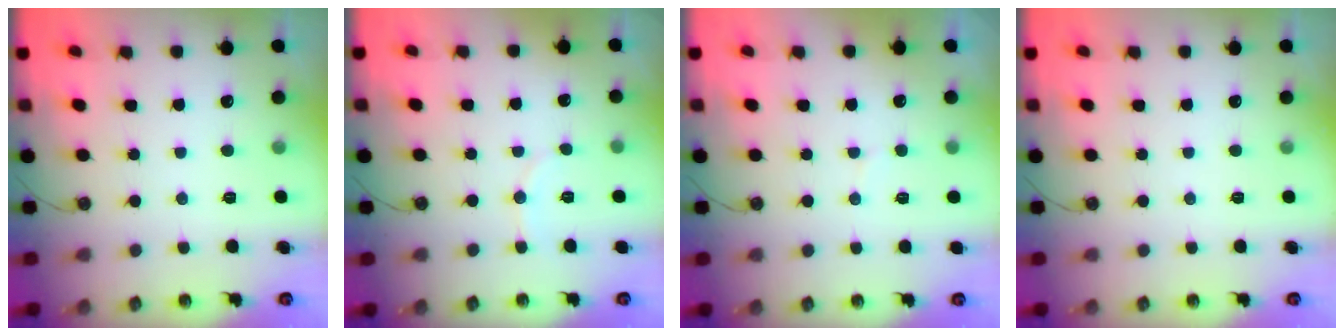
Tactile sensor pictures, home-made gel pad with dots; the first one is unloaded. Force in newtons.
{"total": 4.7, "press": 4.6, "slide": 0.7}
{"total": 2.7, "press": 2.4, "slide": 1.2}
{"total": 0.0}